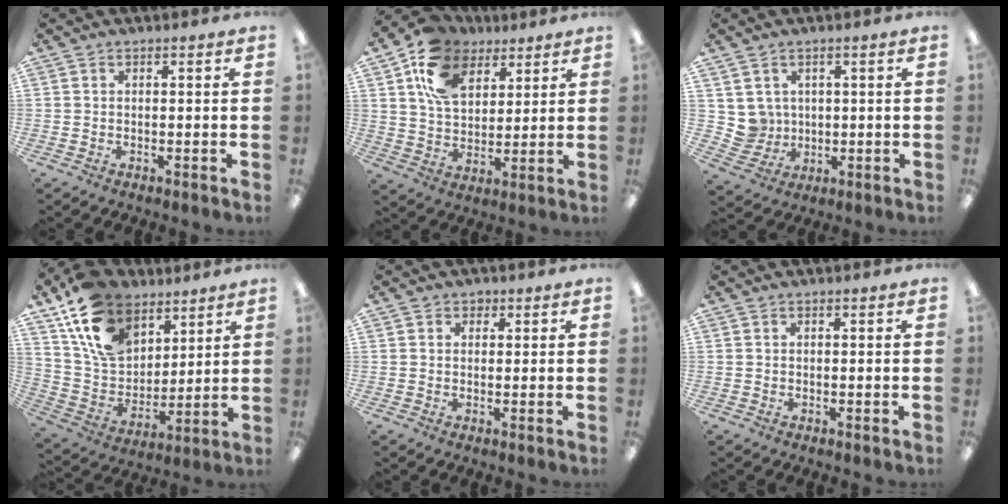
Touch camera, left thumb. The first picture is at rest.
{"total": 14.6, "force": [8.1, 9.8, 7.1], "torque": [-0.138, -0.021, 0.156]}
{"total": 5.5, "force": [1.9, 5.1, 0.2], "torque": [-0.019, -0.001, 0.042]}
{"total": 18.6, "force": [11.2, 12.4, 8.2], "torque": [-0.161, -0.051, 0.215]}
{"total": 1.5, "force": [0.7, 1.3, 0.3], "torque": [0.001, 0.001, 0.009]}
{"total": 0.0}